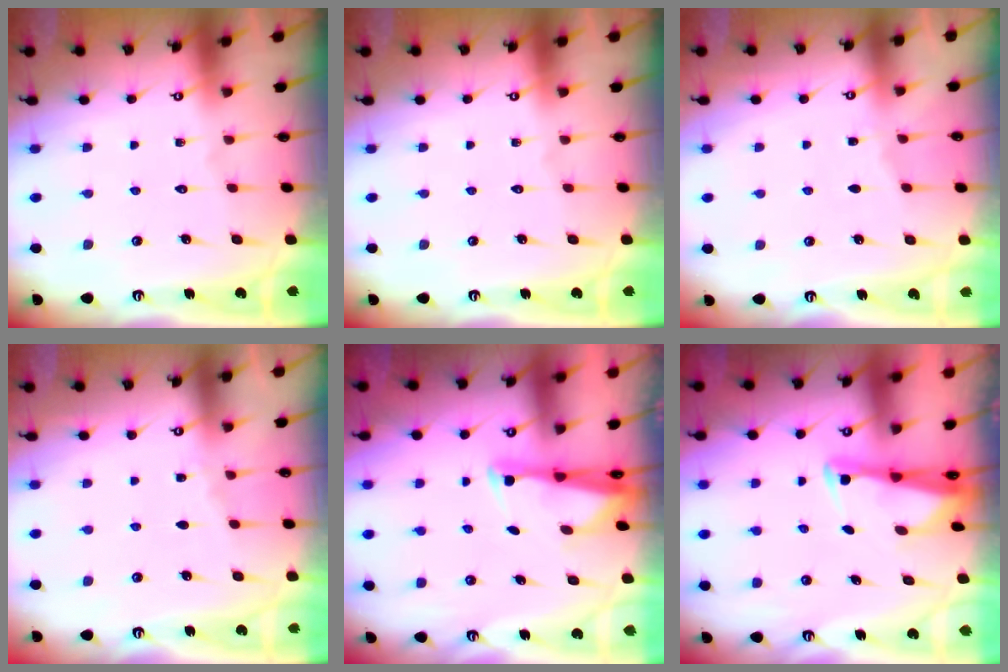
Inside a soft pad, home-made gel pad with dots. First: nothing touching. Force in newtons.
{"total": 0.0}
{"total": 2.3, "press": 2.3, "slide": 0.3}
{"total": 2.7, "press": 2.7, "slide": 0.4}
{"total": 2.7, "press": 2.6, "slide": 0.8}
{"total": 2.8, "press": 2.8, "slide": 0.5}